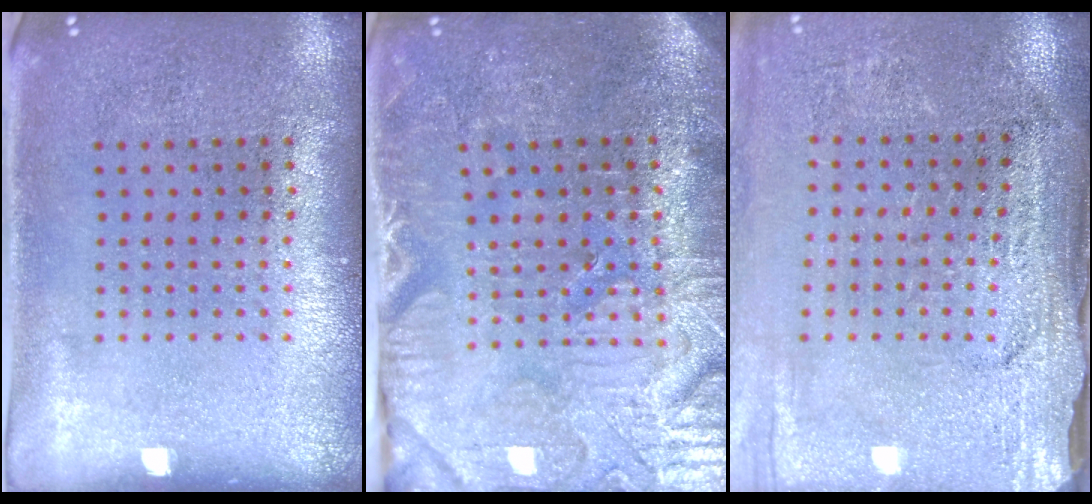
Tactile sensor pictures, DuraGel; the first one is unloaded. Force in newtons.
{"total": 4.0, "press": 3.9, "slide": 0.8}
{"total": 3.0, "press": 2.9, "slide": 0.8}